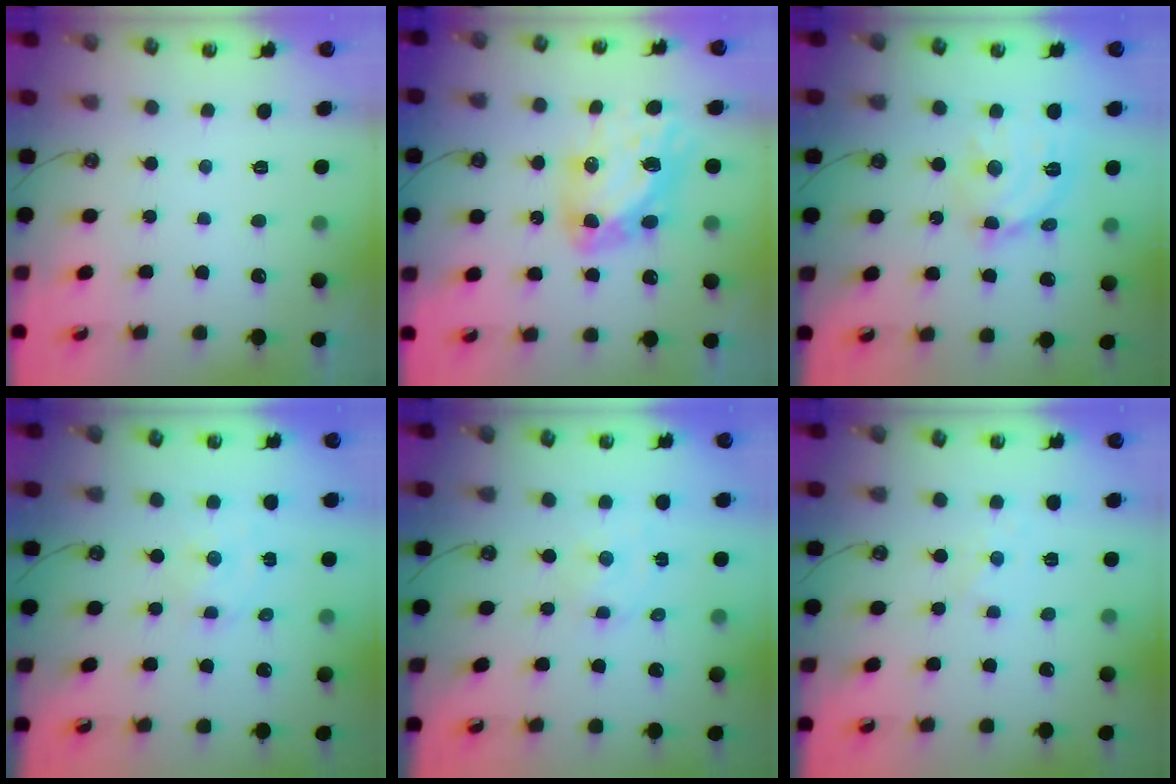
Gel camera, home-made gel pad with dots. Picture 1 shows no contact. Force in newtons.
{"total": 12.8, "press": 12.7, "slide": 1.4}
{"total": 13.1, "press": 13.1, "slide": 1.0}
{"total": 2.0, "press": 2.0, "slide": 0.5}
{"total": 2.0, "press": 2.0, "slide": 0.5}
{"total": 2.7, "press": 2.7, "slide": 0.4}